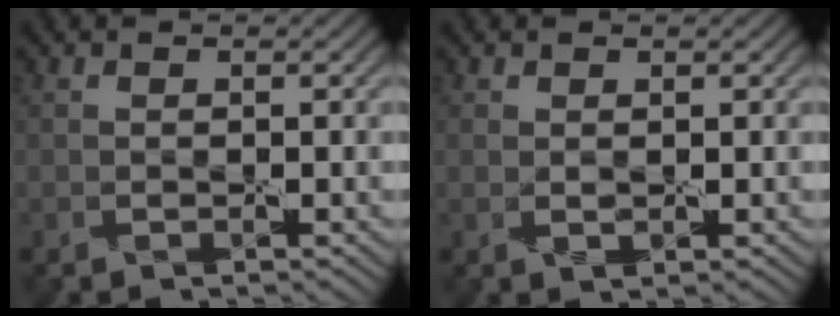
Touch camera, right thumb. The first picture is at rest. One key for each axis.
{"total": 0.7, "fx": 0.4, "fy": 0.3, "fz": 0.5, "tx": -0.015, "ty": -0.004, "tz": 0.010}